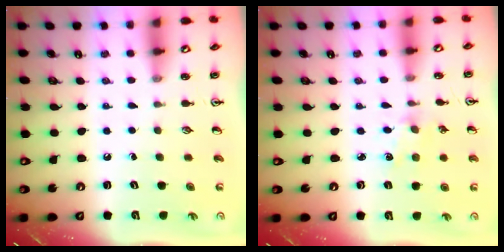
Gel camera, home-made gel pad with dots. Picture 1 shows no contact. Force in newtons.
{"total": 2.7, "press": 2.7, "slide": 0.4}